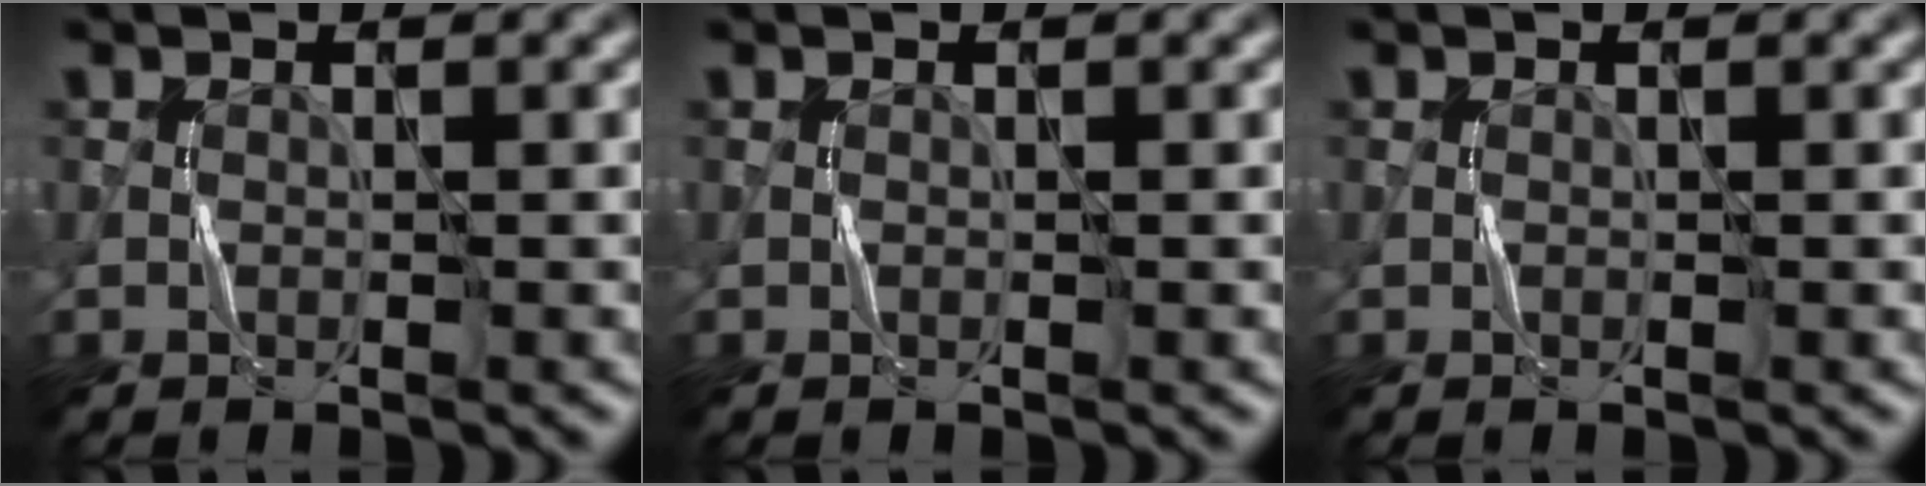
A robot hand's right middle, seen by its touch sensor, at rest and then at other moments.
{"total": 0.0}
{"total": 0.0}